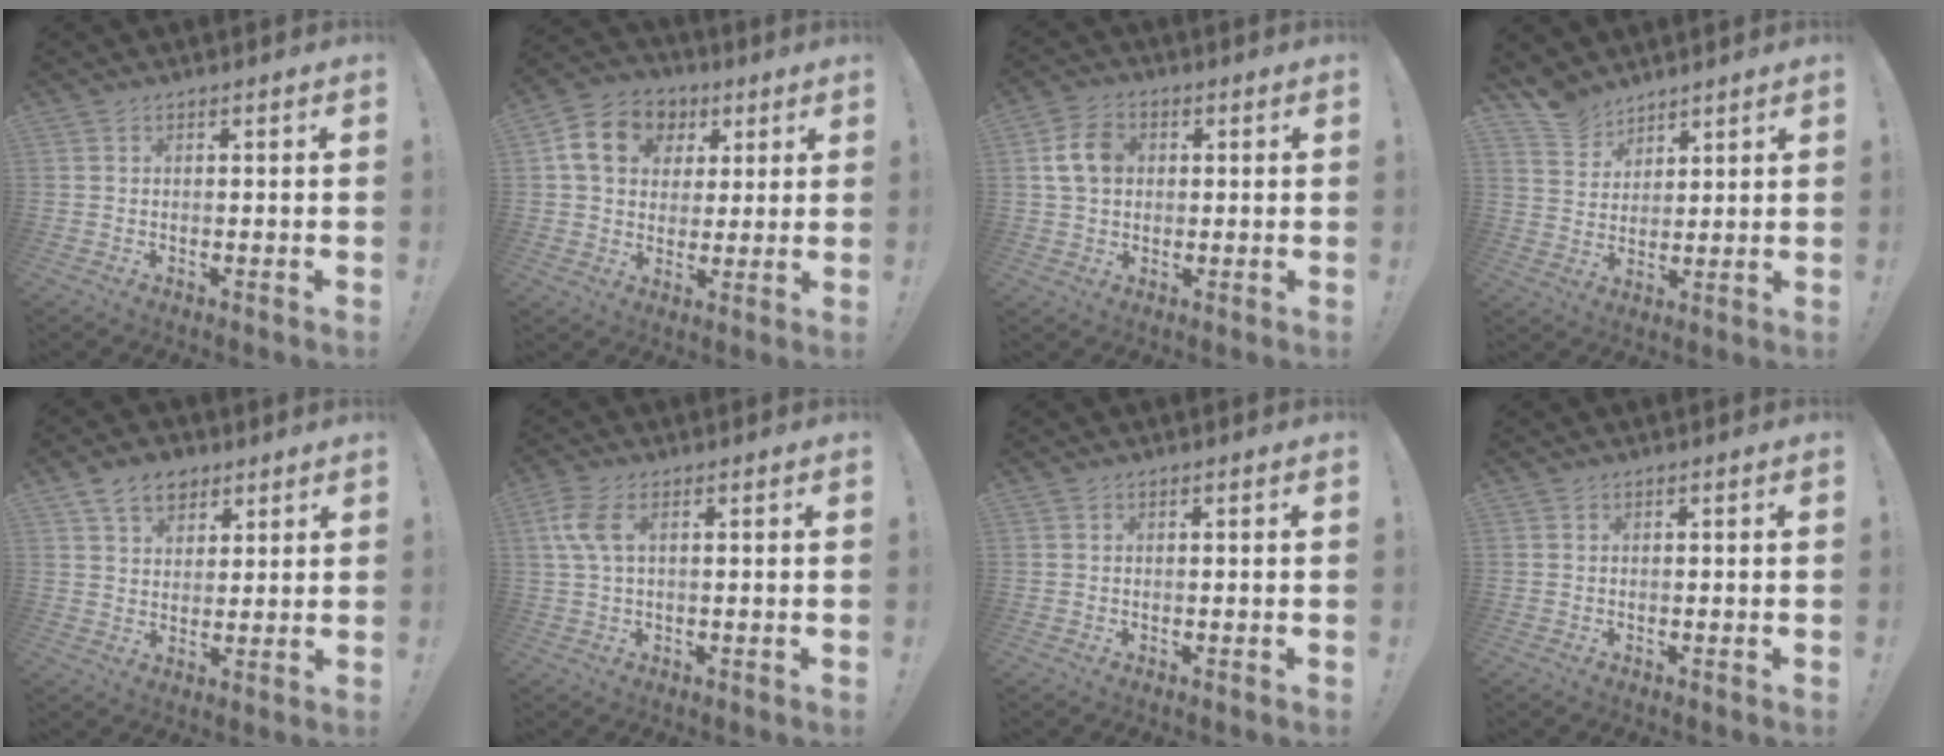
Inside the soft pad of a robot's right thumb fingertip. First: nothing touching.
{"total": 14.1, "force": [4.7, 11.4, 6.9], "torque": [-0.097, -0.007, 0.097]}
{"total": 9.1, "force": [1.8, 6.9, 5.6], "torque": [-0.091, 0.013, 0.038]}
{"total": 8.3, "force": [6.9, 4.4, 1.2], "torque": [-0.024, -0.052, 0.137]}
{"total": 9.2, "force": [5.5, 6.3, 3.7], "torque": [-0.061, -0.019, 0.107]}
{"total": 6.8, "force": [1.8, 3.1, 5.8], "torque": [-0.120, 0.002, 0.036]}
{"total": 0.0}
{"total": 0.0}